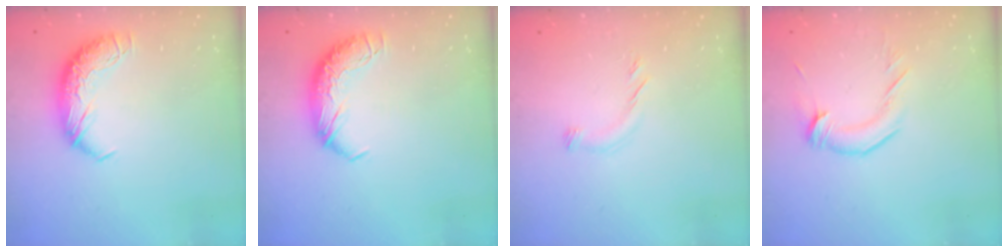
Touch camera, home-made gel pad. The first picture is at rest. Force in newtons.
{"total": 0.0}
{"total": 5.3, "press": 5.1, "slide": 1.2}
{"total": 2.1, "press": 2.1, "slide": 0.5}